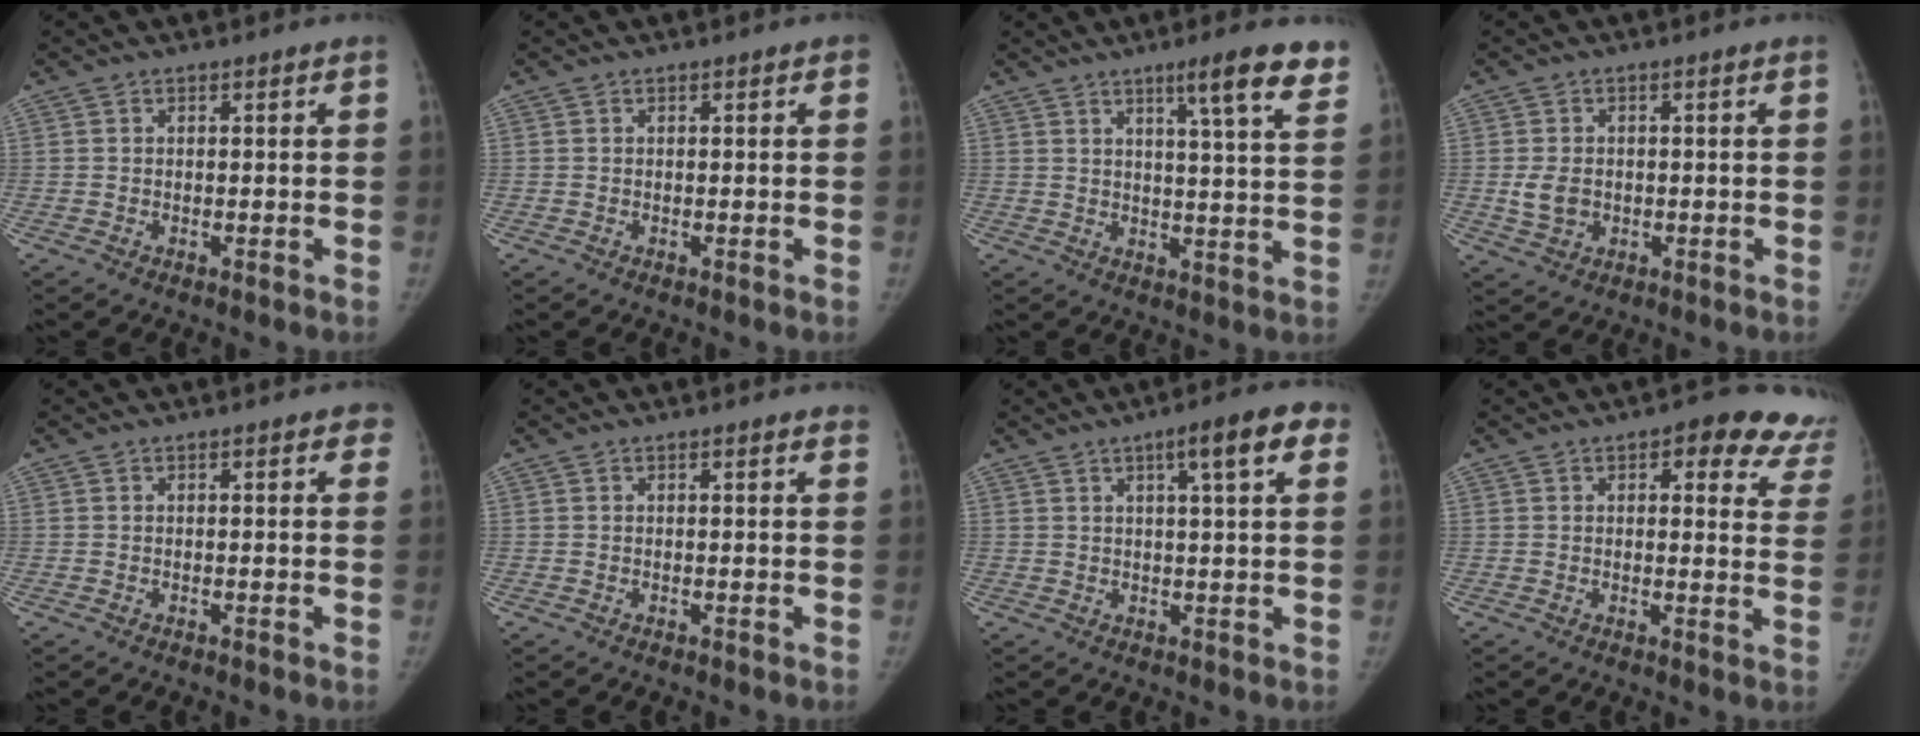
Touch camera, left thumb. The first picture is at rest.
{"total": 0.7, "force": [0.3, 0.3, 0.5], "torque": [-0.006, 0.002, 0.001]}
{"total": 10.6, "force": [7.0, 0.8, 7.9], "torque": [-0.096, -0.036, 0.089]}
{"total": 4.3, "force": [-0.4, 3.3, 2.7], "torque": [-0.045, -0.001, -0.001]}
{"total": 1.6, "force": [0.8, 0.9, 1.0], "torque": [0.006, 0.001, 0.002]}
{"total": 1.4, "force": [1.2, 0.4, 0.5], "torque": [-0.004, 0.000, 0.008]}
{"total": 7.8, "force": [3.6, 1.4, 6.8], "torque": [-0.088, 0.002, 0.046]}
{"total": 14.0, "force": [9.4, 6.0, 8.4], "torque": [-0.038, -0.029, 0.087]}